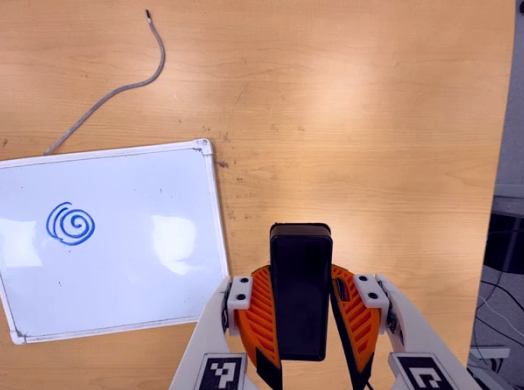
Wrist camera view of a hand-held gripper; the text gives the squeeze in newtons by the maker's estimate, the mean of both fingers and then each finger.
{"total": 9.8, "left": 7.8, "right": 11.9}